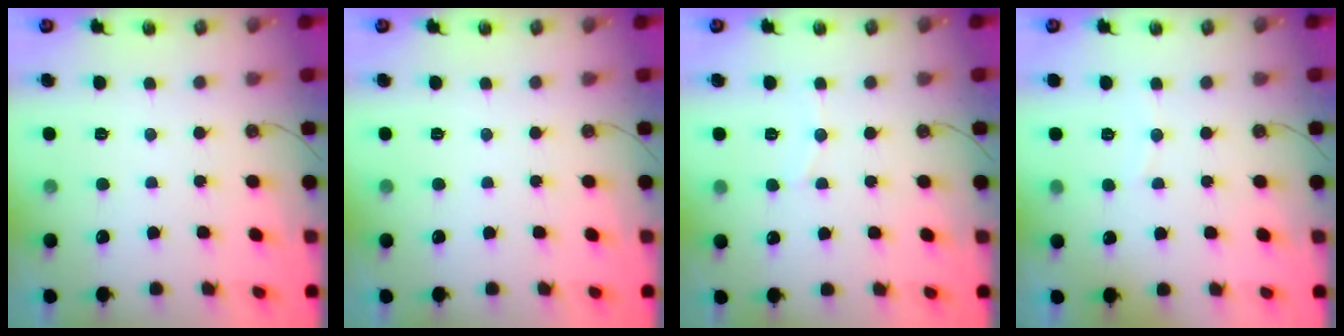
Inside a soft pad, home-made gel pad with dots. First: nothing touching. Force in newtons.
{"total": 0.0}
{"total": 4.1, "press": 4.0, "slide": 0.4}
{"total": 2.5, "press": 2.5, "slide": 0.4}